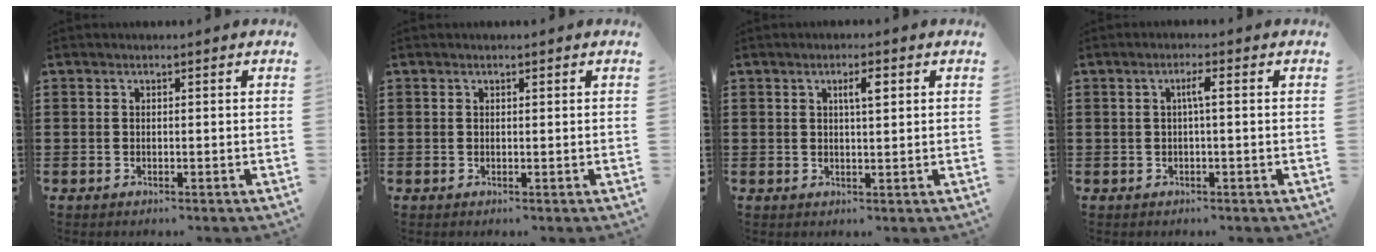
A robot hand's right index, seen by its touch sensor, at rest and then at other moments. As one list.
[{"total": 0.0}, {"total": 2.9, "force": [1.0, 0.5, 2.7], "torque": [-0.046, 0.003, 0.012]}, {"total": 2.2, "force": [0.0, 0.1, 2.2], "torque": [-0.042, 0.001, -0.002]}]